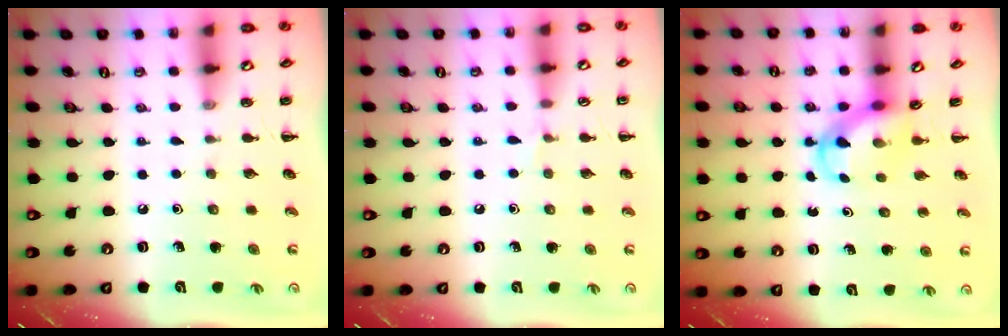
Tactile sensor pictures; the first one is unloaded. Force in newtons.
{"total": 3.1, "press": 2.9, "slide": 1.2}
{"total": 4.6, "press": 4.6, "slide": 0.1}